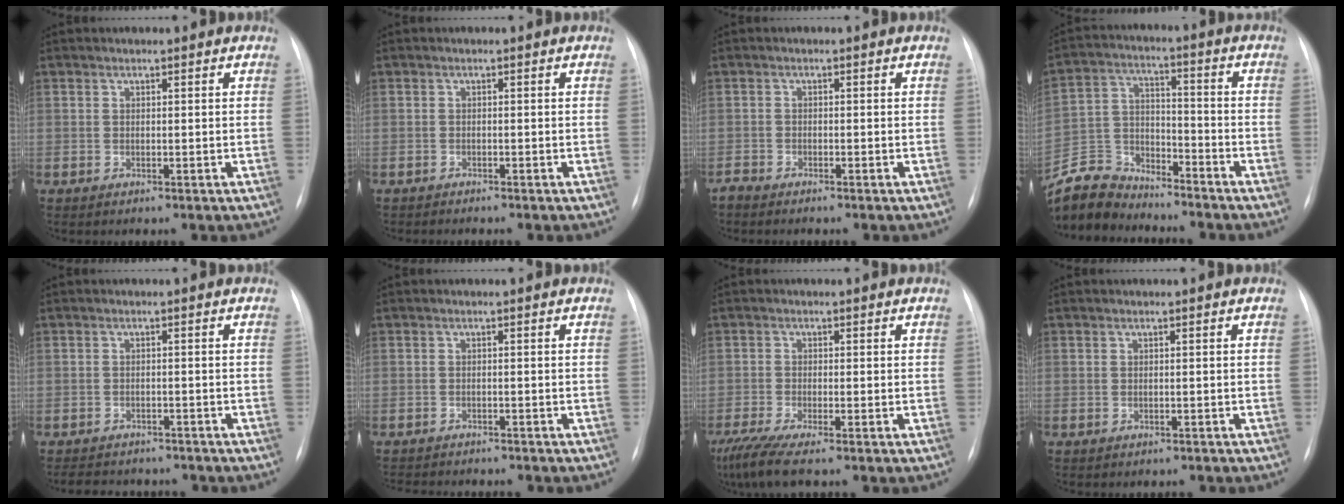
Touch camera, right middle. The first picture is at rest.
{"total": 1.5, "force": [-1.4, 0.3, 0.5], "torque": [-0.007, -0.004, -0.019]}
{"total": 1.7, "force": [-1.6, 0.2, 0.4], "torque": [-0.008, -0.004, -0.026]}
{"total": 10.1, "force": [-9.7, 2.8, 0.5], "torque": [-0.017, 0.014, -0.189]}
{"total": 8.7, "force": [-7.8, 3.1, 2.3], "torque": [-0.038, 0.005, -0.096]}
{"total": 8.2, "force": [-7.6, 1.8, 2.6], "torque": [-0.037, -0.003, -0.098]}
{"total": 6.0, "force": [-4.5, 0.1, 4.0], "torque": [-0.077, -0.021, -0.082]}
{"total": 1.3, "force": [-1.1, 0.5, 0.2], "torque": [-0.006, -0.001, -0.014]}